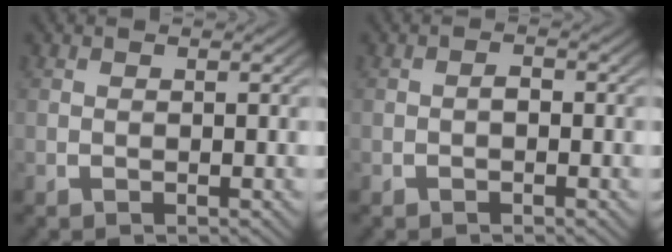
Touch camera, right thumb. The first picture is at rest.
{"total": 0.9, "force": [-0.5, 0.6, 0.5], "torque": [-0.011, 0.001, -0.010]}